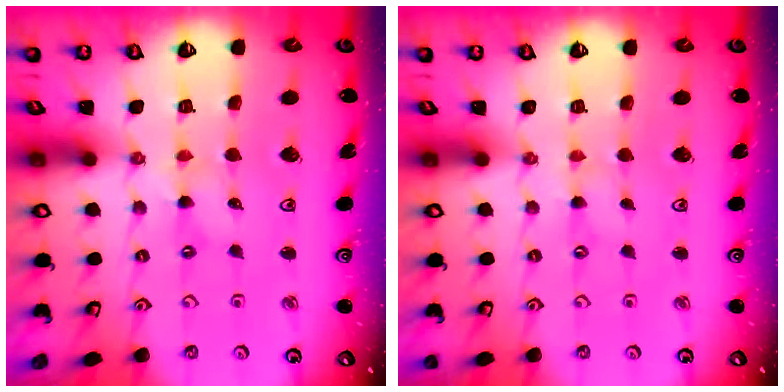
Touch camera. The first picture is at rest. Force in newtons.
{"total": 0.0}